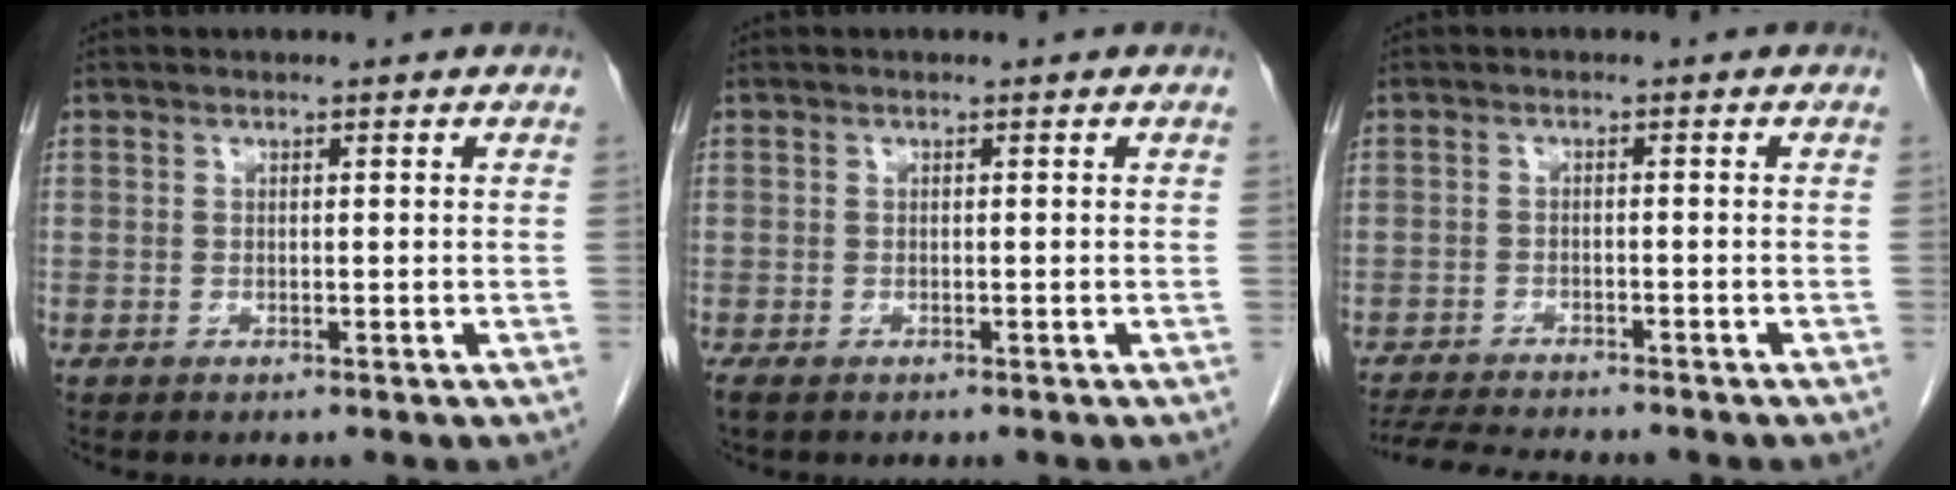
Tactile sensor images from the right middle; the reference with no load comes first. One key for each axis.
{"total": 1.5, "fx": -1.0, "fy": 0.7, "fz": 0.8, "tx": -0.020, "ty": -0.005, "tz": -0.013}
{"total": 8.5, "fx": -7.8, "fy": 0.7, "fz": 3.2, "tx": -0.053, "ty": -0.013, "tz": -0.125}